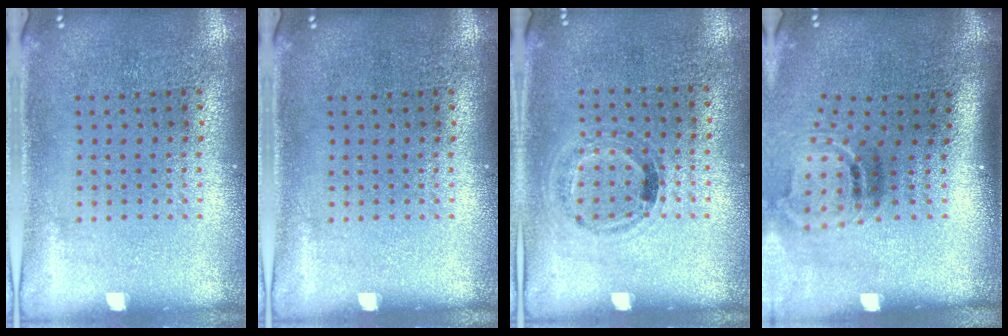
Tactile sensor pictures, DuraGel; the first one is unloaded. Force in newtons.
{"total": 0.0}
{"total": 1.1, "press": 0.8, "slide": 0.7}
{"total": 1.9, "press": 1.2, "slide": 1.5}